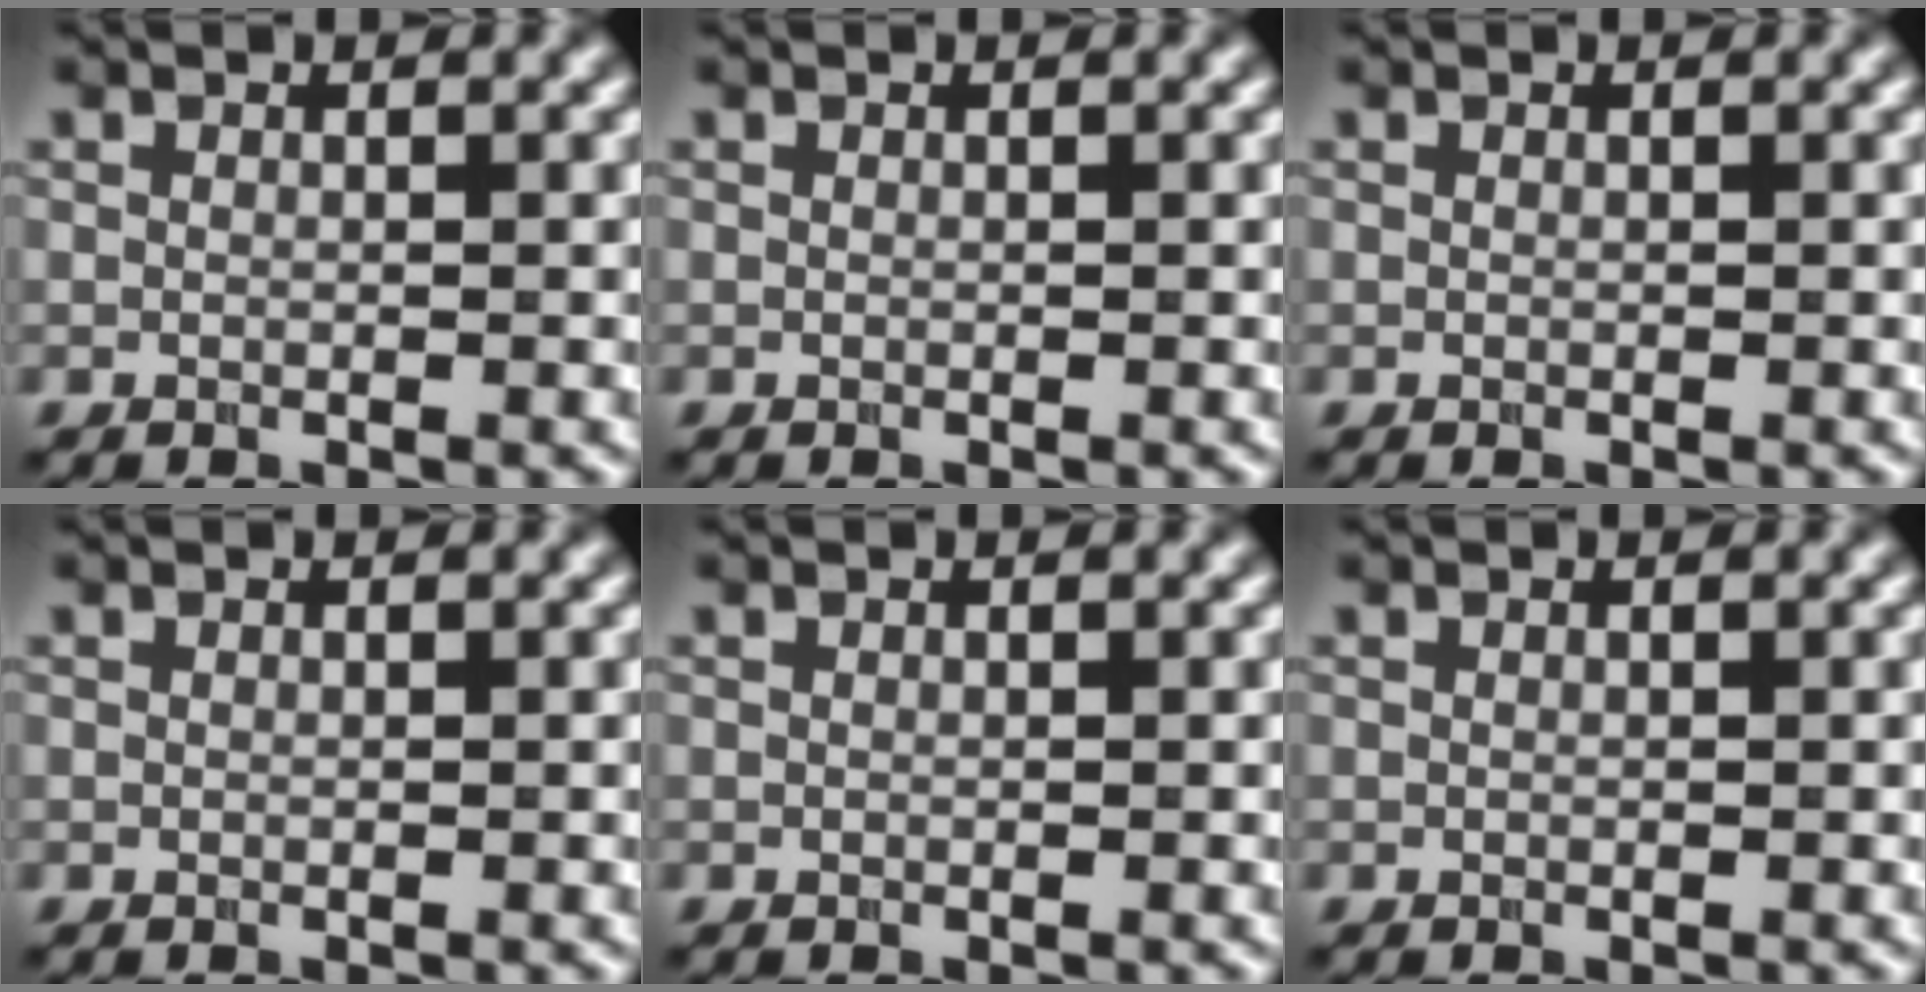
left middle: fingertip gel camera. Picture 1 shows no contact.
{"total": 0.0}
{"total": 0.0}
{"total": 0.0}
{"total": 0.0}
{"total": 0.0}